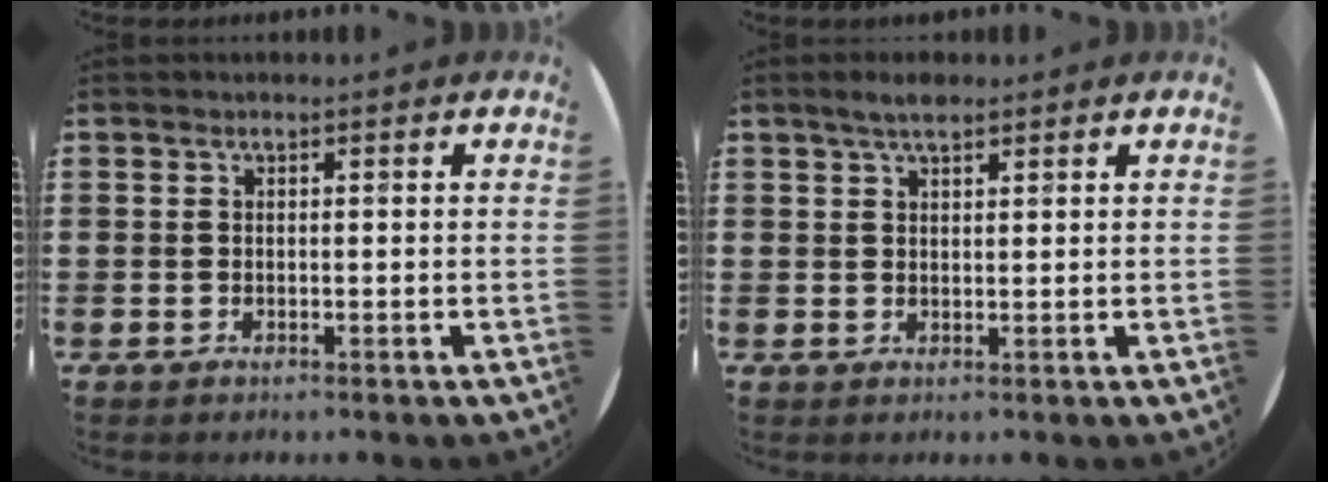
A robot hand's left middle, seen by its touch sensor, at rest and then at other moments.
{"total": 2.5, "force": [2.0, 0.7, 1.2], "torque": [-0.018, 0.003, 0.034]}